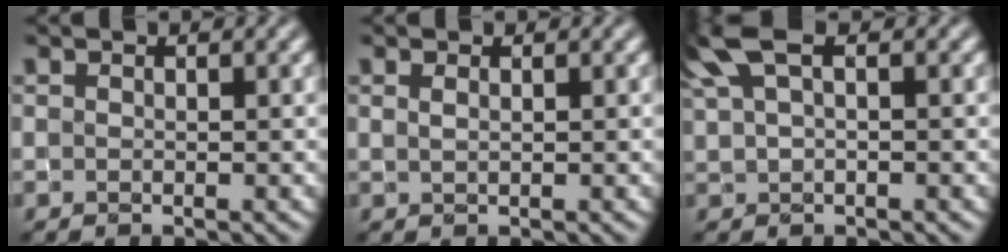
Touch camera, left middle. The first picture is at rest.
{"total": 0.6, "force": [0.5, 0.2, 0.3], "torque": [-0.005, 0.004, 0.008]}
{"total": 4.5, "force": [2.4, 1.6, 3.5], "torque": [-0.082, 0.018, 0.045]}